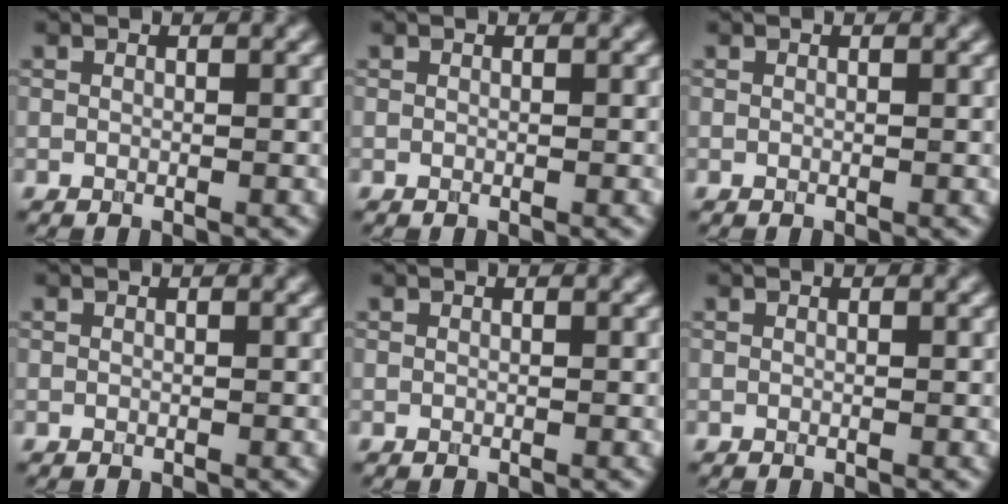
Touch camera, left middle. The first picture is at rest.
{"total": 0.0}
{"total": 0.0}
{"total": 0.0}
{"total": 0.0}
{"total": 0.0}